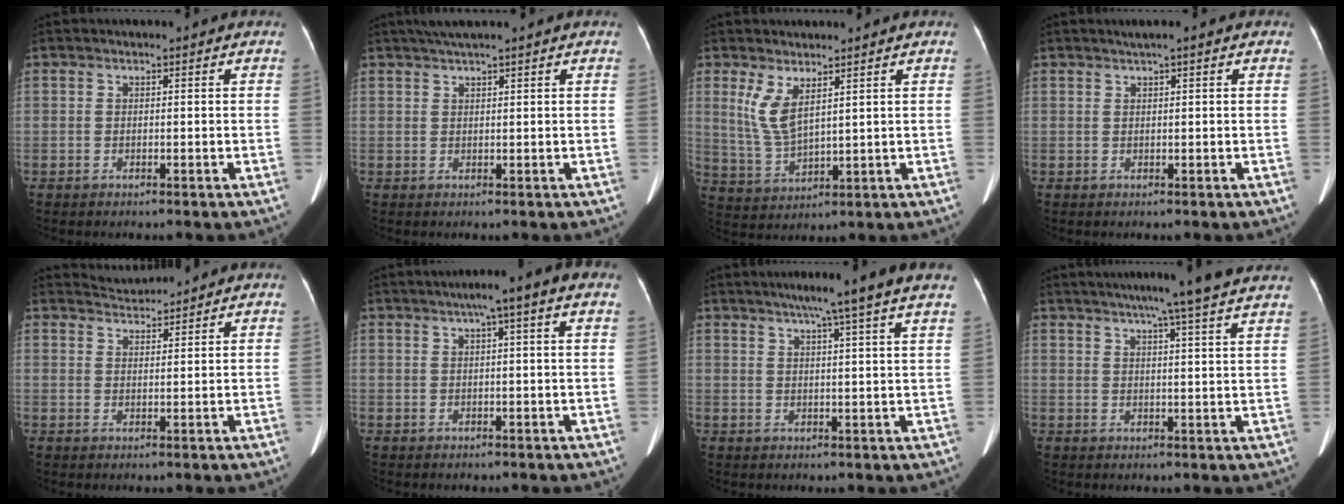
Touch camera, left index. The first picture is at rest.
{"total": 3.5, "force": [2.8, -0.1, 2.0], "torque": [-0.030, 0.027, 0.052]}
{"total": 5.5, "force": [2.6, 1.6, 4.6], "torque": [-0.111, -0.009, 0.066]}
{"total": 2.0, "force": [1.4, 0.1, 1.4], "torque": [-0.022, 0.016, 0.019]}
{"total": 2.8, "force": [2.7, -0.4, -0.6], "torque": [0.002, 0.008, 0.056]}
{"total": 5.8, "force": [3.1, -0.2, 4.9], "torque": [-0.065, 0.029, 0.041]}
{"total": 9.0, "force": [6.8, -1.6, 5.8], "torque": [-0.081, 0.013, 0.078]}
{"total": 13.4, "force": [10.9, -1.0, 7.6], "torque": [-0.115, 0.010, 0.123]}